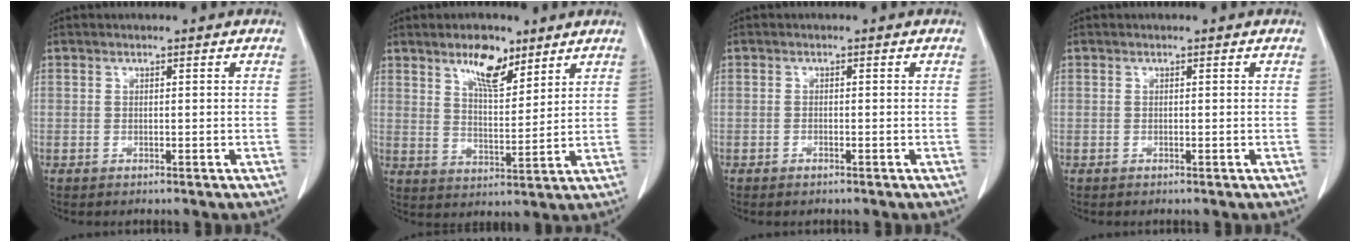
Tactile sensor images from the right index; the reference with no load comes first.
{"total": 7.5, "force": [5.1, 2.6, 4.8], "torque": [-0.088, 0.001, 0.091]}
{"total": 0.8, "force": [-0.6, 0.2, 0.4], "torque": [-0.012, -0.001, -0.008]}
{"total": 0.0}